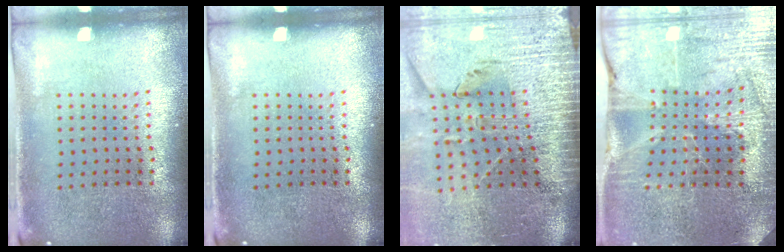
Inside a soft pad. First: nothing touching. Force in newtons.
{"total": 0.0}
{"total": 3.9, "press": 3.4, "slide": 1.9}
{"total": 3.2, "press": 3.1, "slide": 0.4}